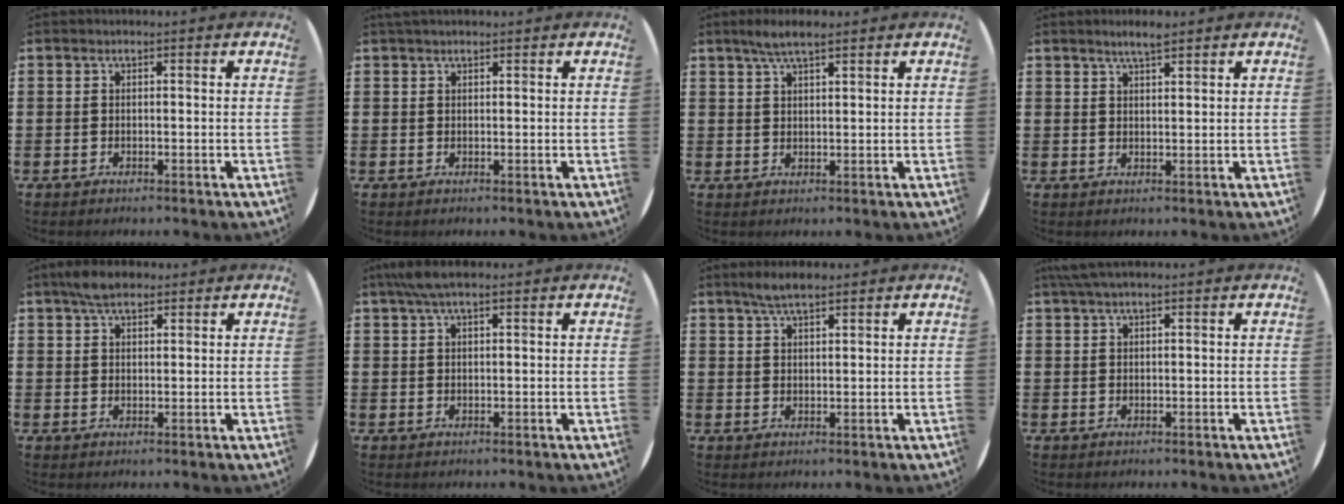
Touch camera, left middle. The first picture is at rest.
{"total": 0.8, "force": [0.8, 0.2, 0.3], "torque": [-0.006, 0.002, 0.014]}
{"total": 3.7, "force": [2.8, 0.7, 2.4], "torque": [-0.049, 0.007, 0.048]}
{"total": 2.8, "force": [2.4, 0.3, 1.4], "torque": [-0.030, 0.003, 0.042]}
{"total": 3.8, "force": [3.1, 1.5, 1.8], "torque": [-0.032, 0.003, 0.055]}
{"total": 3.2, "force": [2.2, 0.7, 2.3], "torque": [-0.048, 0.006, 0.039]}
{"total": 3.4, "force": [2.8, 0.8, 1.8], "torque": [-0.040, 0.006, 0.050]}
{"total": 1.8, "force": [1.4, 0.1, 1.0], "torque": [-0.022, 0.004, 0.025]}